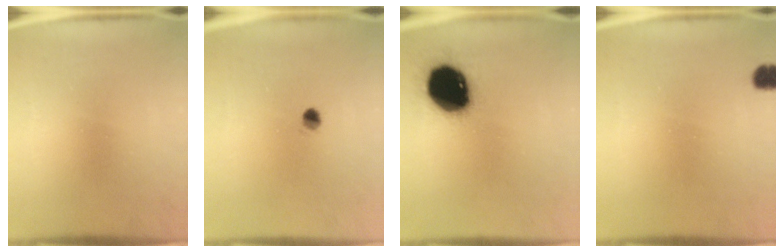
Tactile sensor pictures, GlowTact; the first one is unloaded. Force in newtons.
{"total": 2.0}
{"total": 19.7}
{"total": 1.8}